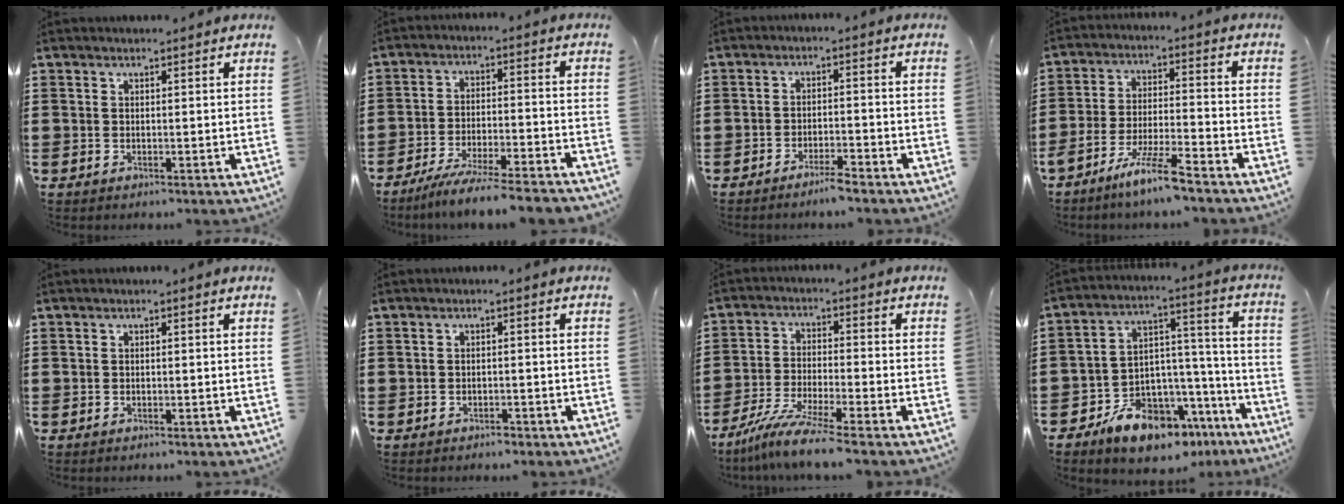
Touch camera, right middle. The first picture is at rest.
{"total": 6.5, "force": [-5.9, -0.3, 2.6], "torque": [-0.055, -0.015, -0.115]}
{"total": 2.3, "force": [-2.0, 0.0, 1.1], "torque": [-0.019, 0.002, -0.037]}
{"total": 7.5, "force": [-6.1, -0.2, 4.2], "torque": [-0.093, -0.014, -0.121]}
{"total": 0.0}
{"total": 0.7, "force": [-0.6, 0.1, 0.2], "torque": [-0.006, -0.001, -0.012]}
{"total": 7.2, "force": [-6.1, -0.5, 3.8], "torque": [-0.085, -0.020, -0.119]}
{"total": 11.3, "force": [-9.5, 5.1, 3.5], "torque": [-0.058, 0.050, -0.173]}